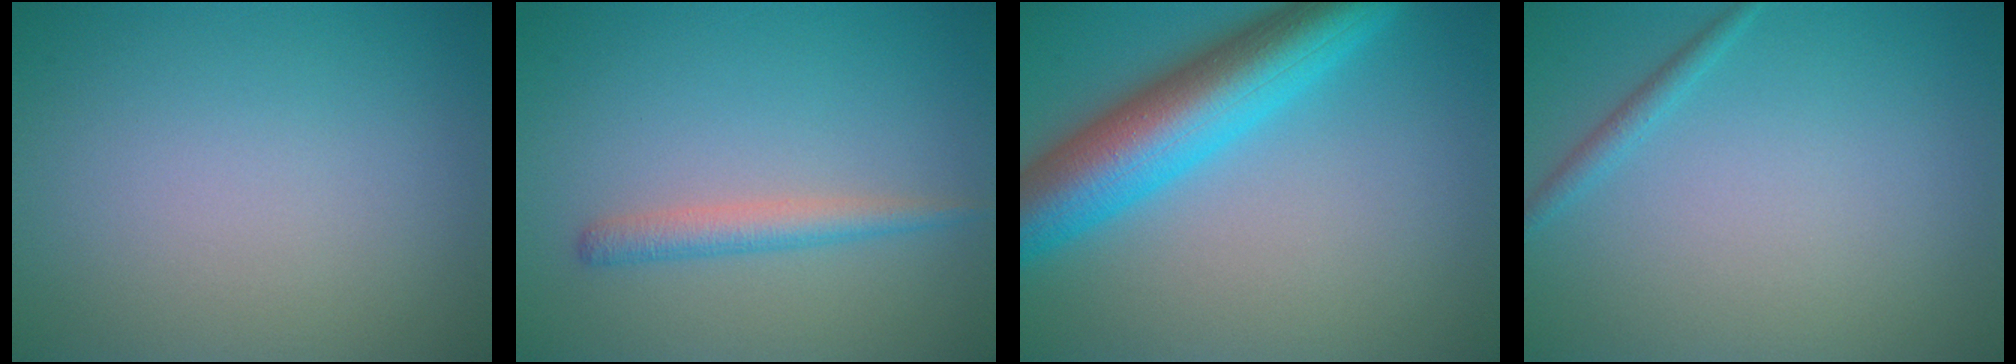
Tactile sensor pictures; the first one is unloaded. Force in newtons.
{"total": 2.1, "press": 2.1, "slide": 0.1}
{"total": 9.1, "press": 9.1, "slide": 0.5}
{"total": 1.1, "press": 1.1, "slide": 0.0}